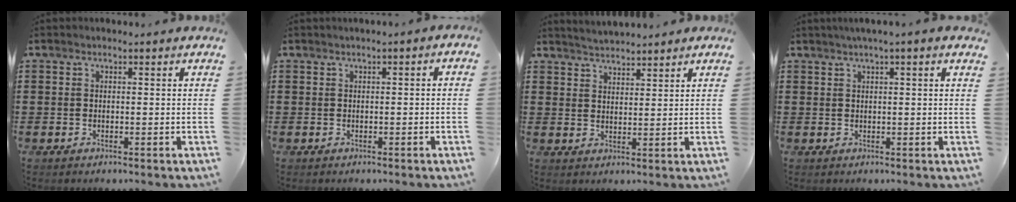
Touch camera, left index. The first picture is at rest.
{"total": 0.7, "force": [-0.5, 0.2, 0.4], "torque": [-0.009, -0.001, -0.010]}
{"total": 2.9, "force": [2.9, 0.0, 0.1], "torque": [-0.010, -0.006, 0.055]}
{"total": 1.4, "force": [-0.7, 0.2, 1.2], "torque": [-0.020, 0.000, -0.015]}